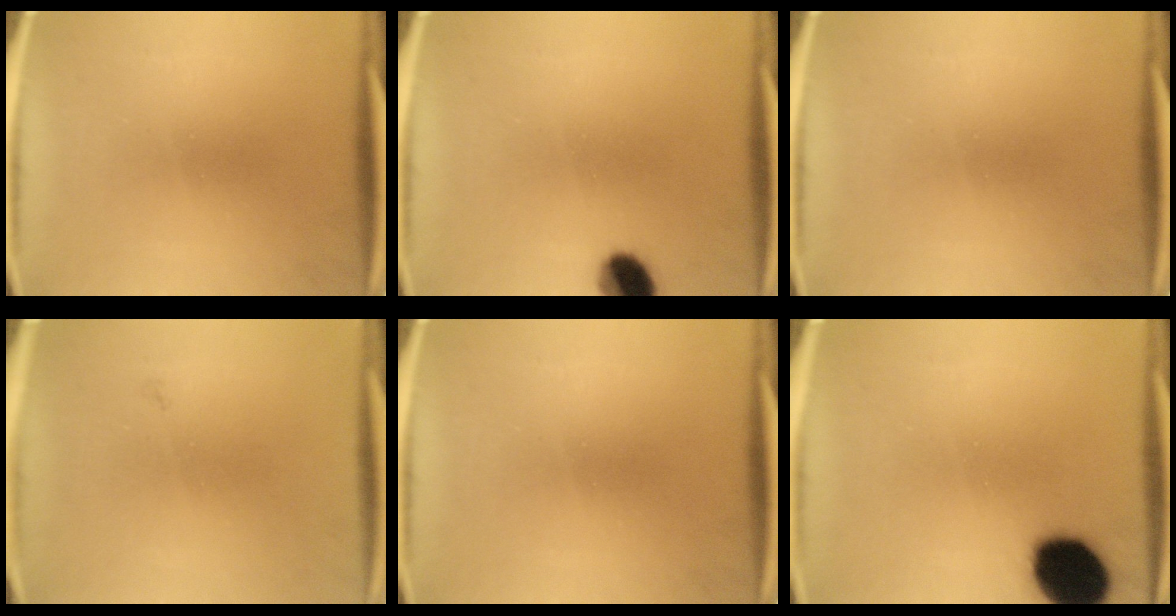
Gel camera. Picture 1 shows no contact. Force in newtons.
{"total": 7.0}
{"total": 0.0}
{"total": 0.7}
{"total": 0.0}
{"total": 16.3}